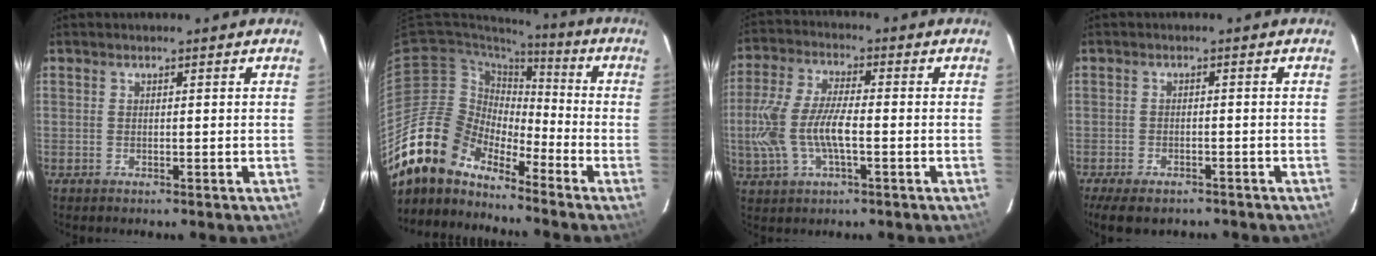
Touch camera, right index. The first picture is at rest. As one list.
[{"total": 14.0, "force": [-12.3, 6.2, 2.4], "torque": [-0.048, 0.020, -0.233]}, {"total": 12.2, "force": [-2.2, 4.8, 11.0], "torque": [-0.239, -0.001, -0.042]}, {"total": 4.7, "force": [-3.2, 2.1, 2.7], "torque": [-0.062, -0.019, -0.052]}]